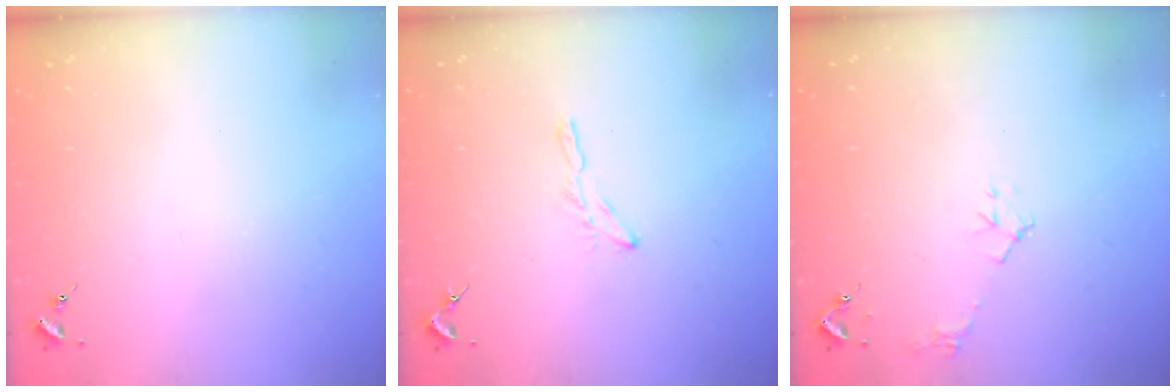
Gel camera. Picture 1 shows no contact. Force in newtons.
{"total": 3.8, "press": 3.7, "slide": 0.4}
{"total": 5.3, "press": 5.3, "slide": 0.7}